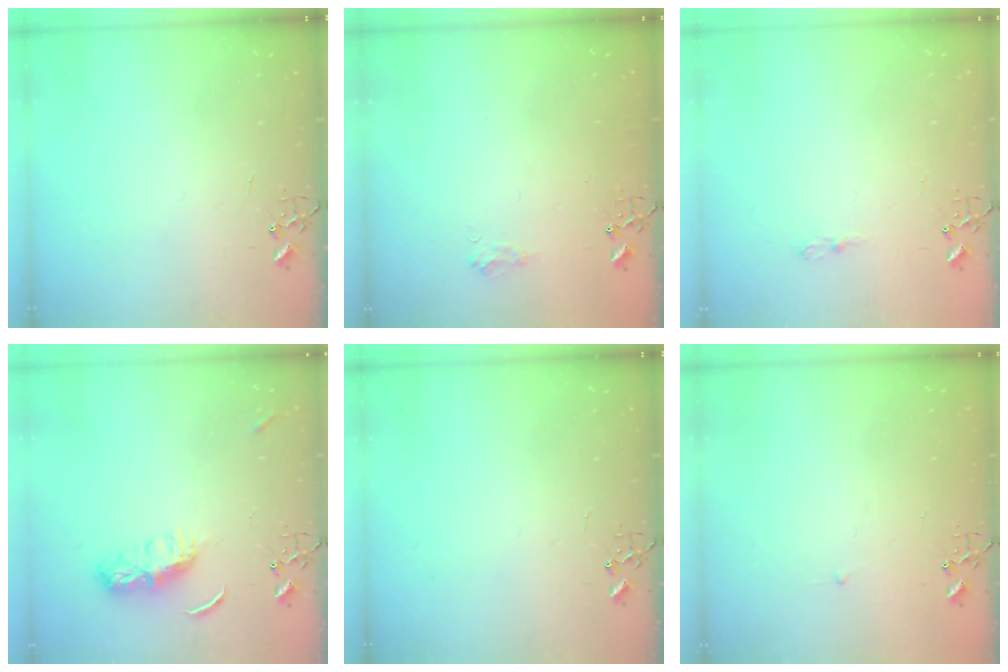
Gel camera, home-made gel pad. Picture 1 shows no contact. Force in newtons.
{"total": 6.3, "press": 6.3, "slide": 0.8}
{"total": 6.5, "press": 6.5, "slide": 0.6}
{"total": 7.4, "press": 7.4, "slide": 0.5}
{"total": 0.0}
{"total": 2.3, "press": 2.3, "slide": 0.3}